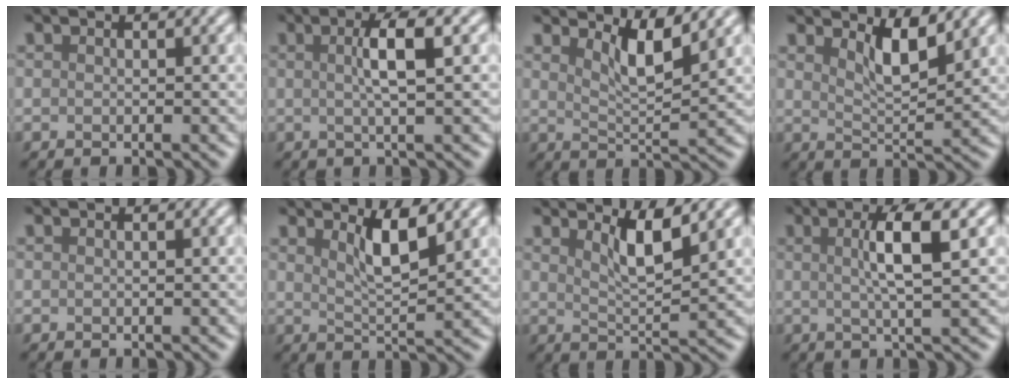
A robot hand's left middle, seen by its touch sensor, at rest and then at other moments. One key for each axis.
{"total": 3.4, "fx": 0.4, "fy": 0.6, "fz": 3.4, "tx": -0.057, "ty": 0.008, "tz": 0.001}
{"total": 3.6, "fx": 2.2, "fy": 0.8, "fz": 2.7, "tx": -0.052, "ty": -0.007, "tz": 0.037}
{"total": 3.5, "fx": 2.1, "fy": 1.0, "fz": 2.7, "tx": -0.053, "ty": -0.008, "tz": 0.033}
{"total": 0.0}
{"total": 3.4, "fx": 1.7, "fy": 0.8, "fz": 2.9, "tx": -0.052, "ty": -0.005, "tz": 0.031}
{"total": 3.5, "fx": 1.9, "fy": 0.8, "fz": 2.8, "tx": -0.051, "ty": -0.005, "tz": 0.033}
{"total": 4.6, "fx": 0.7, "fy": 0.8, "fz": 4.5, "tx": -0.074, "ty": 0.005, "tz": 0.008}